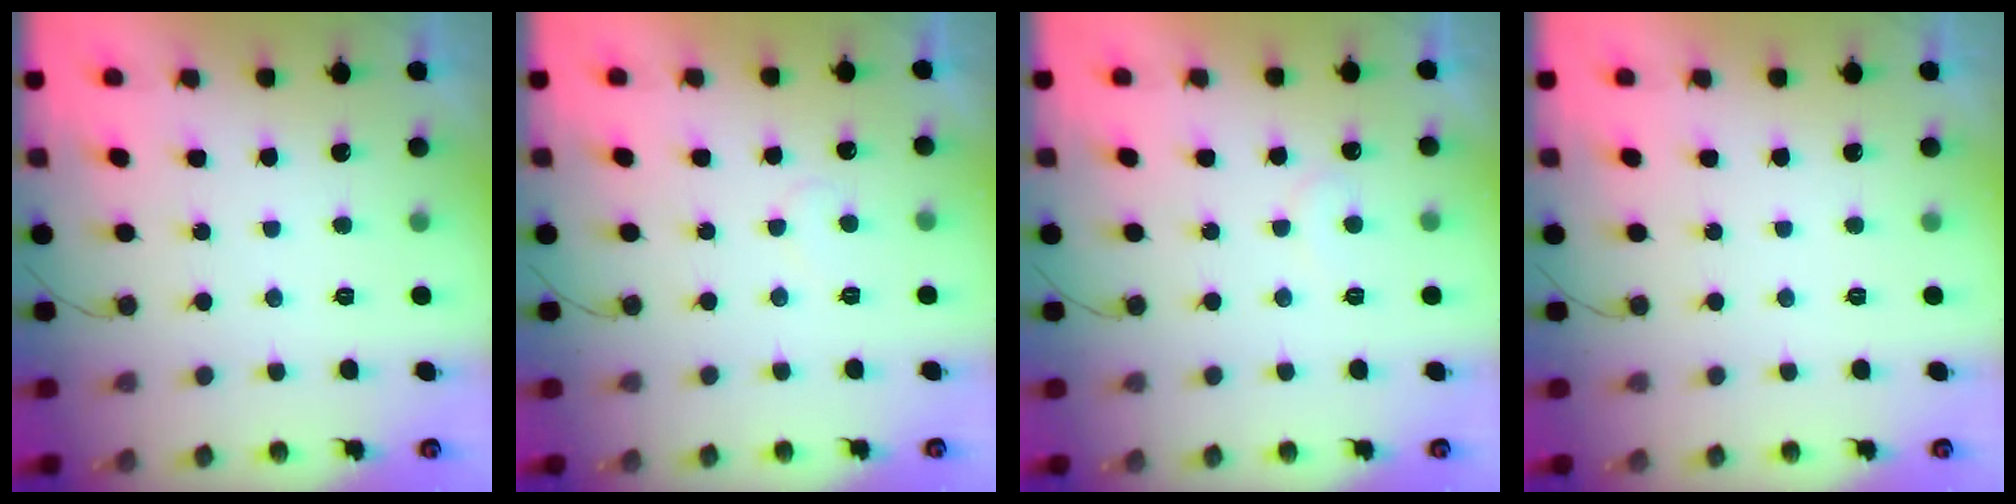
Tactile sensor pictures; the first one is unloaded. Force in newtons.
{"total": 4.5, "press": 4.5, "slide": 0.3}
{"total": 6.3, "press": 6.3, "slide": 0.5}
{"total": 0.0}